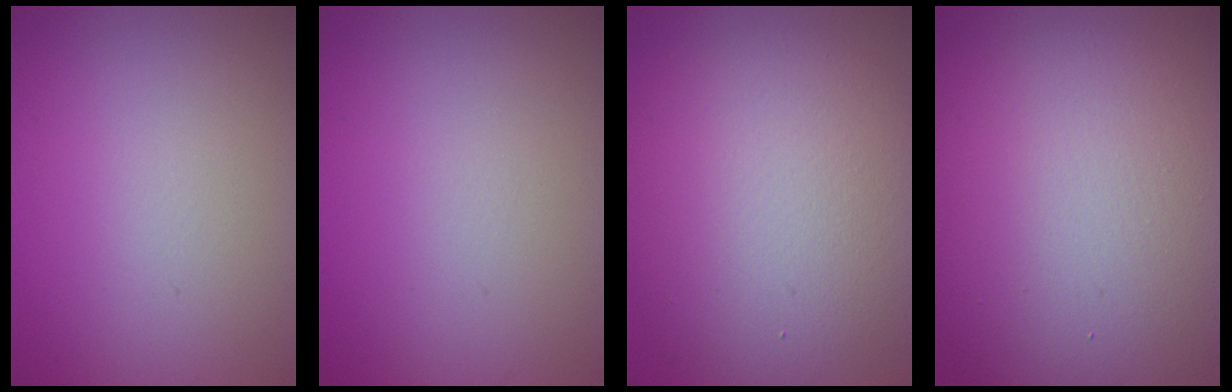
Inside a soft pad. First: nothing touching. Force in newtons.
{"total": 0.0}
{"total": 10.9, "press": 10.8, "slide": 1.1}
{"total": 17.8, "press": 17.7, "slide": 1.1}